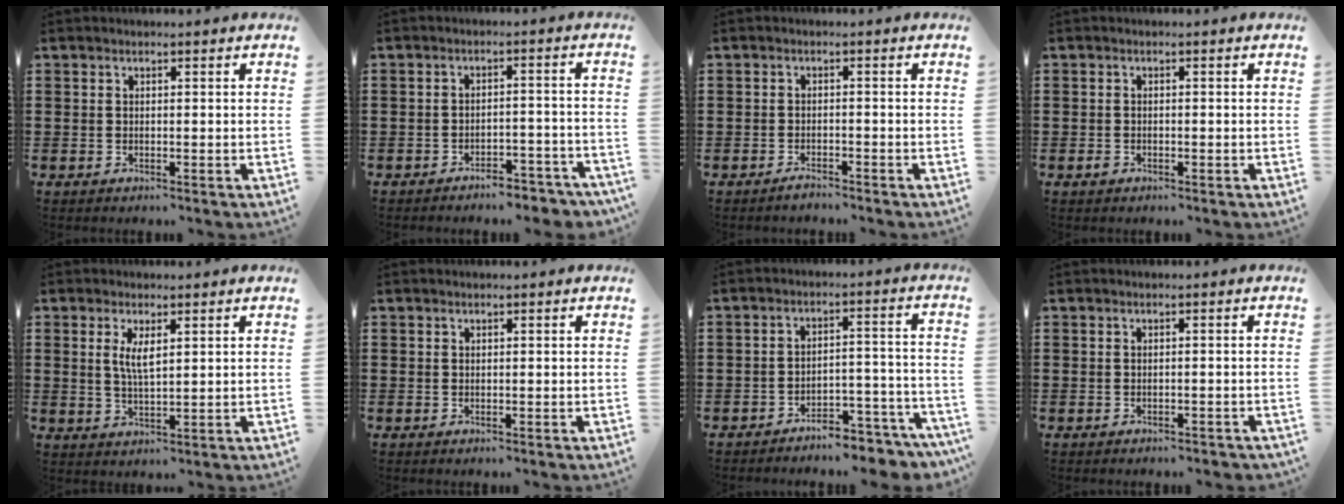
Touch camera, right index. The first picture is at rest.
{"total": 4.1, "force": [-4.0, 0.3, 0.8], "torque": [-0.016, 0.002, -0.081]}
{"total": 1.6, "force": [-1.6, 0.1, 0.2], "torque": [-0.008, 0.000, -0.031]}
{"total": 0.9, "force": [-0.6, 0.6, 0.4], "torque": [-0.010, 0.000, -0.011]}
{"total": 3.6, "force": [1.1, 1.0, 3.2], "torque": [-0.067, 0.002, 0.018]}
{"total": 0.0}
{"total": 5.1, "force": [-5.1, 0.2, 0.9], "torque": [-0.017, 0.007, -0.103]}
{"total": 0.8, "force": [-0.8, 0.1, 0.2], "torque": [-0.008, -0.004, -0.016]}